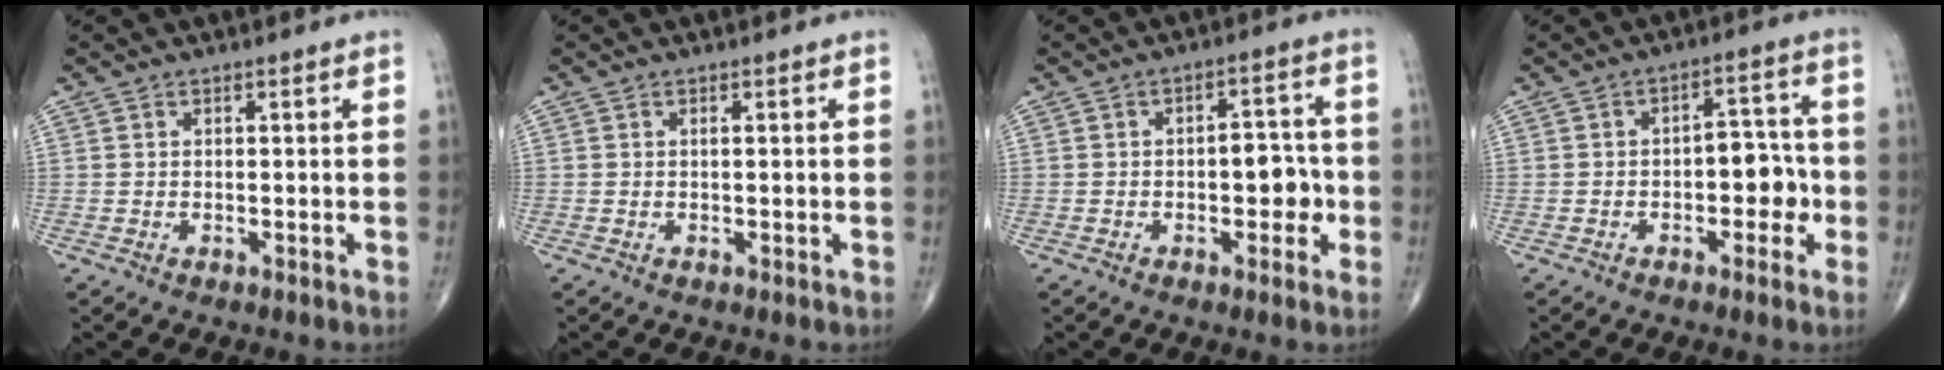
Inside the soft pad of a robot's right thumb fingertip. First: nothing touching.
{"total": 0.6, "force": [0.0, 0.0, 0.6], "torque": [-0.009, -0.002, 0.000]}
{"total": 6.7, "force": [-1.4, 3.6, 5.5], "torque": [-0.047, 0.021, -0.022]}
{"total": 7.3, "force": [-1.8, 4.1, 5.8], "torque": [-0.044, 0.028, -0.031]}